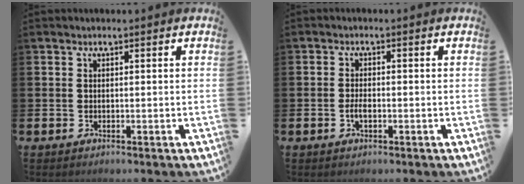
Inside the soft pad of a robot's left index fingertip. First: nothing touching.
{"total": 1.9, "force": [-0.5, 0.8, 1.6], "torque": [-0.022, -0.003, -0.012]}